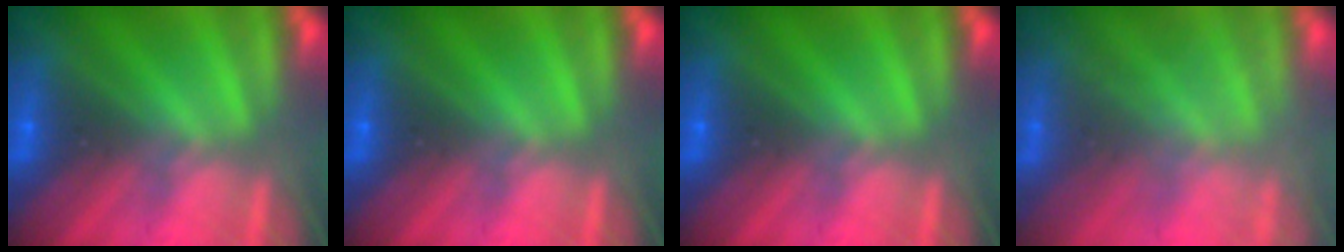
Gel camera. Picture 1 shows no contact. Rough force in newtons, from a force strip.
{"total": 0.0}
{"total": 0.0}
{"total": 2.3}